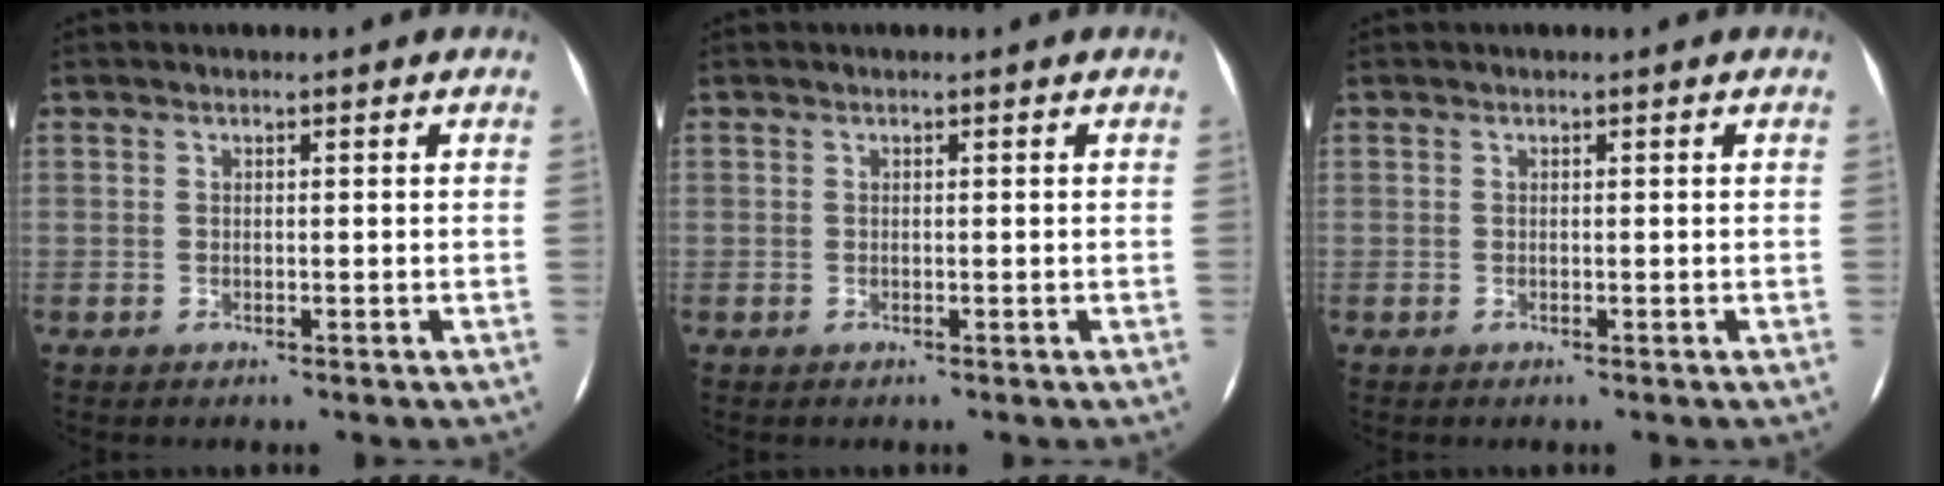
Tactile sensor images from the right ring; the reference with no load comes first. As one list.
[{"total": 0.0}, {"total": 0.0}]